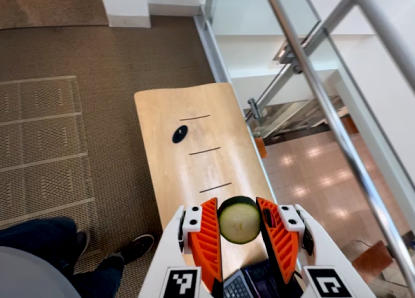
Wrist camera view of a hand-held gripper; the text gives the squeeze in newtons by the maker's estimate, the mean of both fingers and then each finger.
{"total": 9.0, "left": 8.9, "right": 9.0}